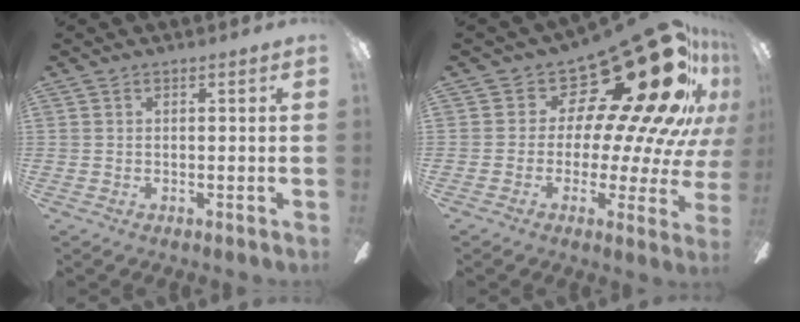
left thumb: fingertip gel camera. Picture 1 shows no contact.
{"total": 26.1, "force": [13.6, 10.2, 19.7], "torque": [-0.270, -0.112, 0.240]}